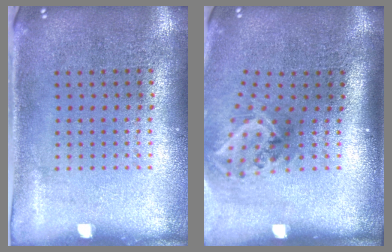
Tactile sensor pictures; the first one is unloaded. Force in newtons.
{"total": 2.1, "press": 1.3, "slide": 1.7}